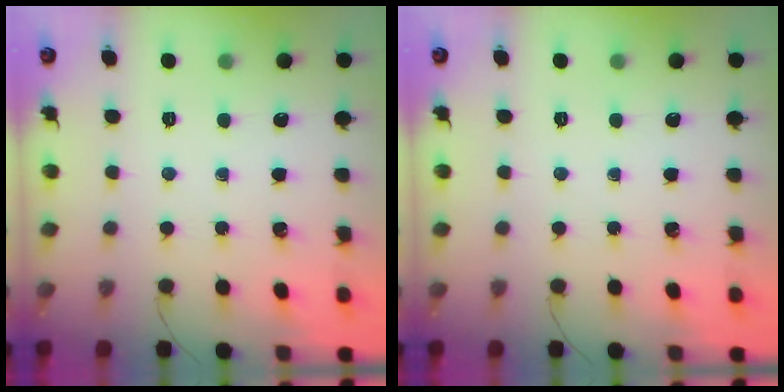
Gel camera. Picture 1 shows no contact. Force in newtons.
{"total": 0.0}